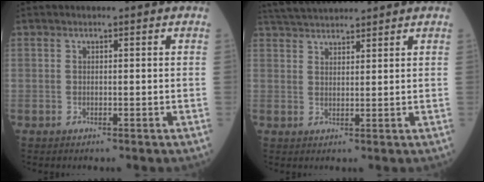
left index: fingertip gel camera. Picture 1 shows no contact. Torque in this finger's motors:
{"motor_torque": [-0.13, -0.27, 0.12, 0.09]}